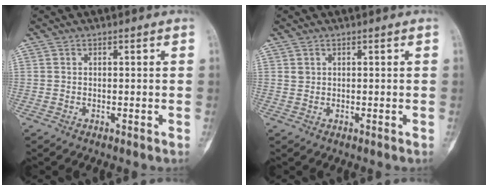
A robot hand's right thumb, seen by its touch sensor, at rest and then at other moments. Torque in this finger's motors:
{"motor_torque": [0.12, 0.18, 0.29, 0.08, 0.00]}